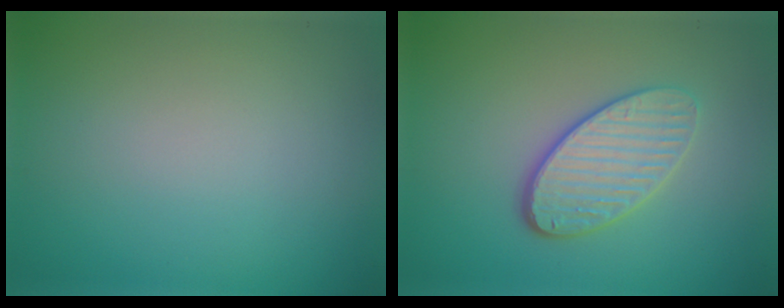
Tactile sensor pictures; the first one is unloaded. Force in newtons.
{"total": 4.0, "press": 3.3, "slide": 2.4}